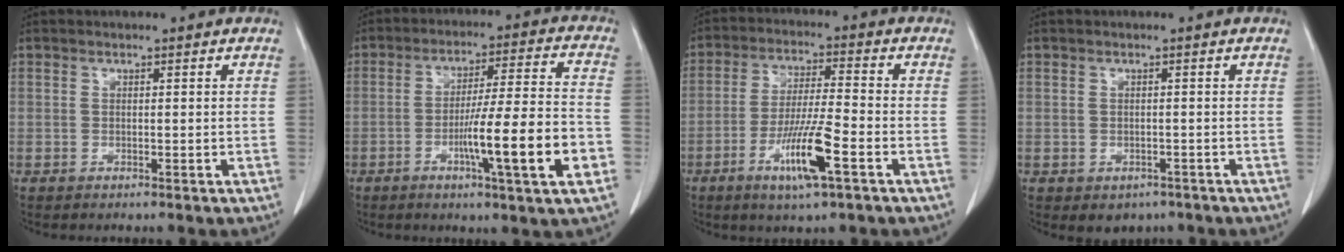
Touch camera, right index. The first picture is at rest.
{"total": 14.4, "force": [-4.8, -0.1, 13.6], "torque": [-0.221, -0.006, -0.078]}
{"total": 10.2, "force": [-4.5, 0.5, 9.1], "torque": [-0.173, -0.014, -0.083]}
{"total": 3.0, "force": [-1.8, 2.3, 0.8], "torque": [-0.003, 0.005, -0.017]}